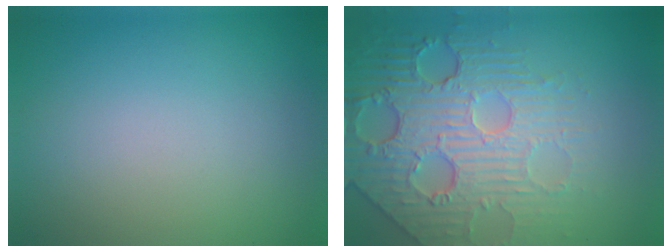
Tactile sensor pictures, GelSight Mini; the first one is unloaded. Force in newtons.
{"total": 7.6, "press": 5.6, "slide": 5.2}